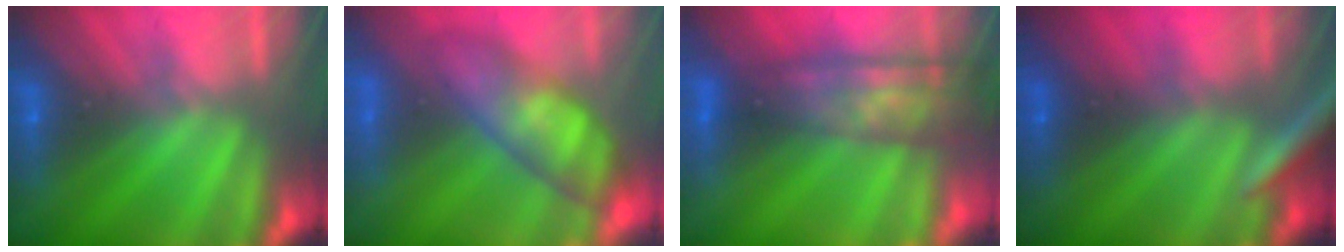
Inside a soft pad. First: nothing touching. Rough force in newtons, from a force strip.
{"total": 4.1}
{"total": 7.2}
{"total": 2.7}